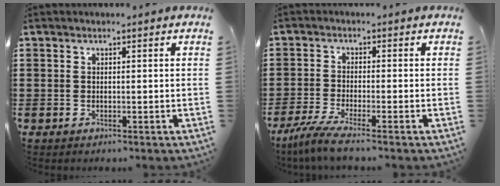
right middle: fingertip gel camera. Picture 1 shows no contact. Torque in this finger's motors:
{"motor_torque": [1.23, -0.05, 0.36, 0.12]}